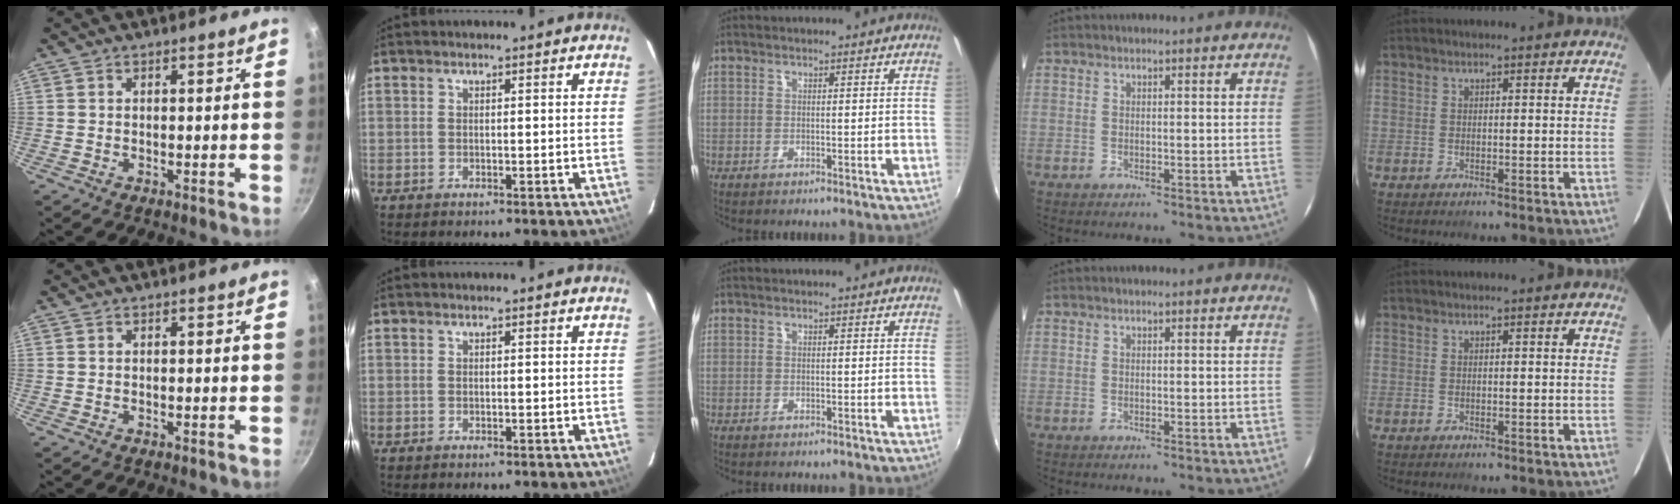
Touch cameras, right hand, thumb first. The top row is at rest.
{}